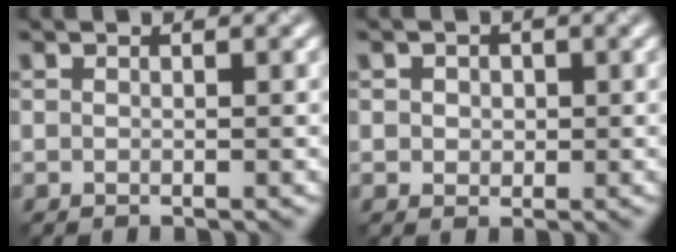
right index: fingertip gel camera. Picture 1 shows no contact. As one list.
[{"total": 1.8, "force": [0.5, 1.5, 0.9], "torque": [-0.014, 0.014, 0.003]}]